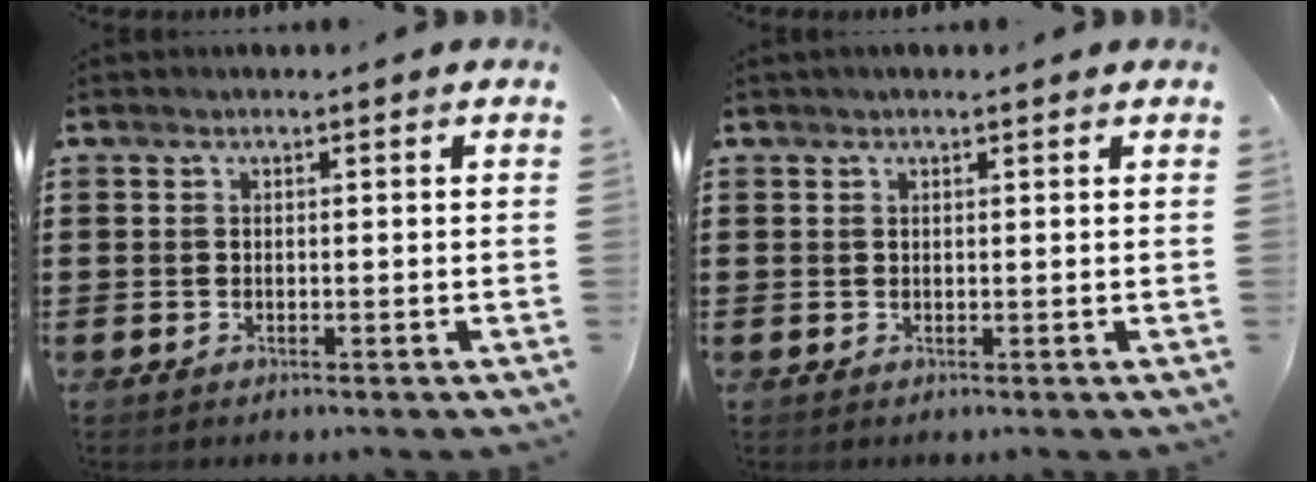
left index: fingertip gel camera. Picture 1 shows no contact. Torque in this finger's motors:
{"motor_torque": [0.22, -0.05, 0.12, 0.02]}